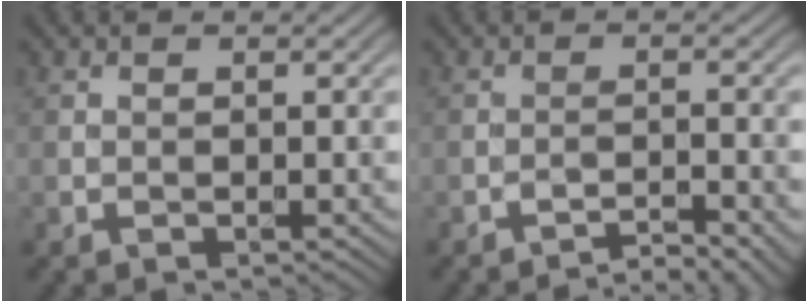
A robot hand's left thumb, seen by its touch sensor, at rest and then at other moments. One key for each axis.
{"total": 3.7, "fx": -3.0, "fy": 0.4, "fz": 2.1, "tx": -0.028, "ty": 0.009, "tz": -0.049}